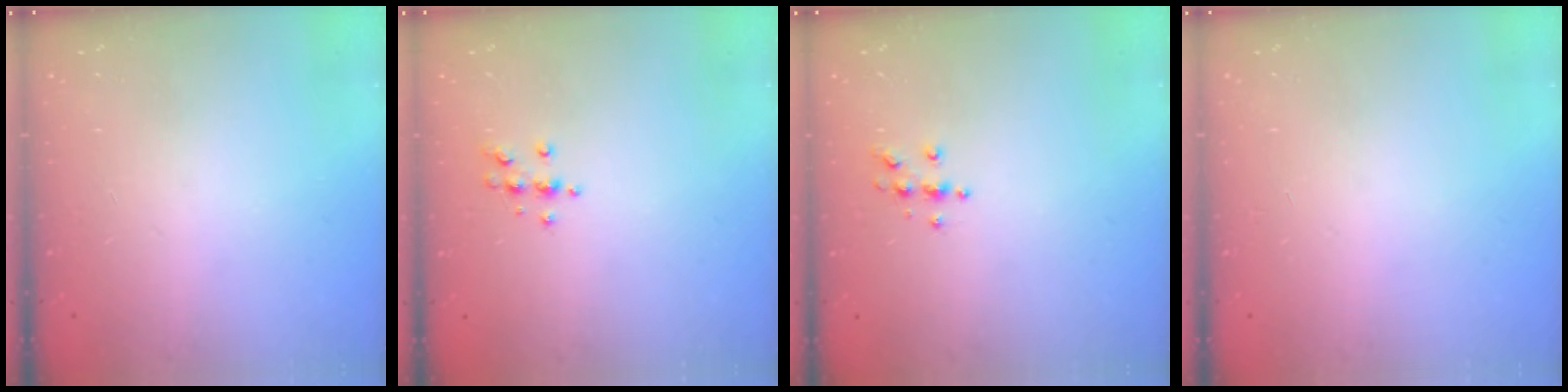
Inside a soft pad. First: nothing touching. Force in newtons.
{"total": 6.2, "press": 6.1, "slide": 1.3}
{"total": 3.9, "press": 3.9, "slide": 0.6}
{"total": 0.0}